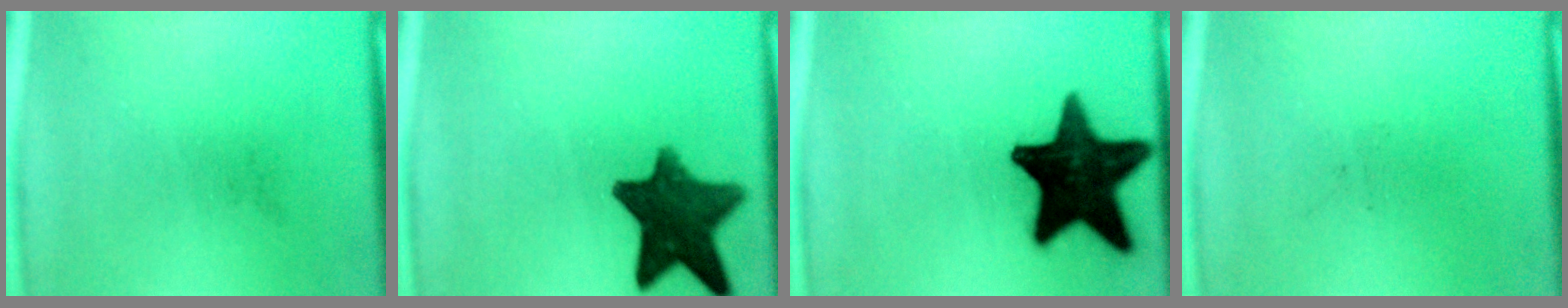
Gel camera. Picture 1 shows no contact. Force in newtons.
{"total": 12.0}
{"total": 18.7}
{"total": 0.0}